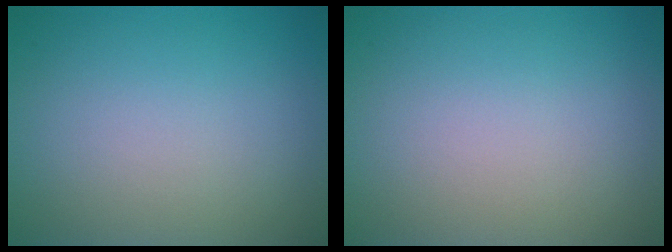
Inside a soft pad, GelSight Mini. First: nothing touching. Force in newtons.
{"total": 0.0}